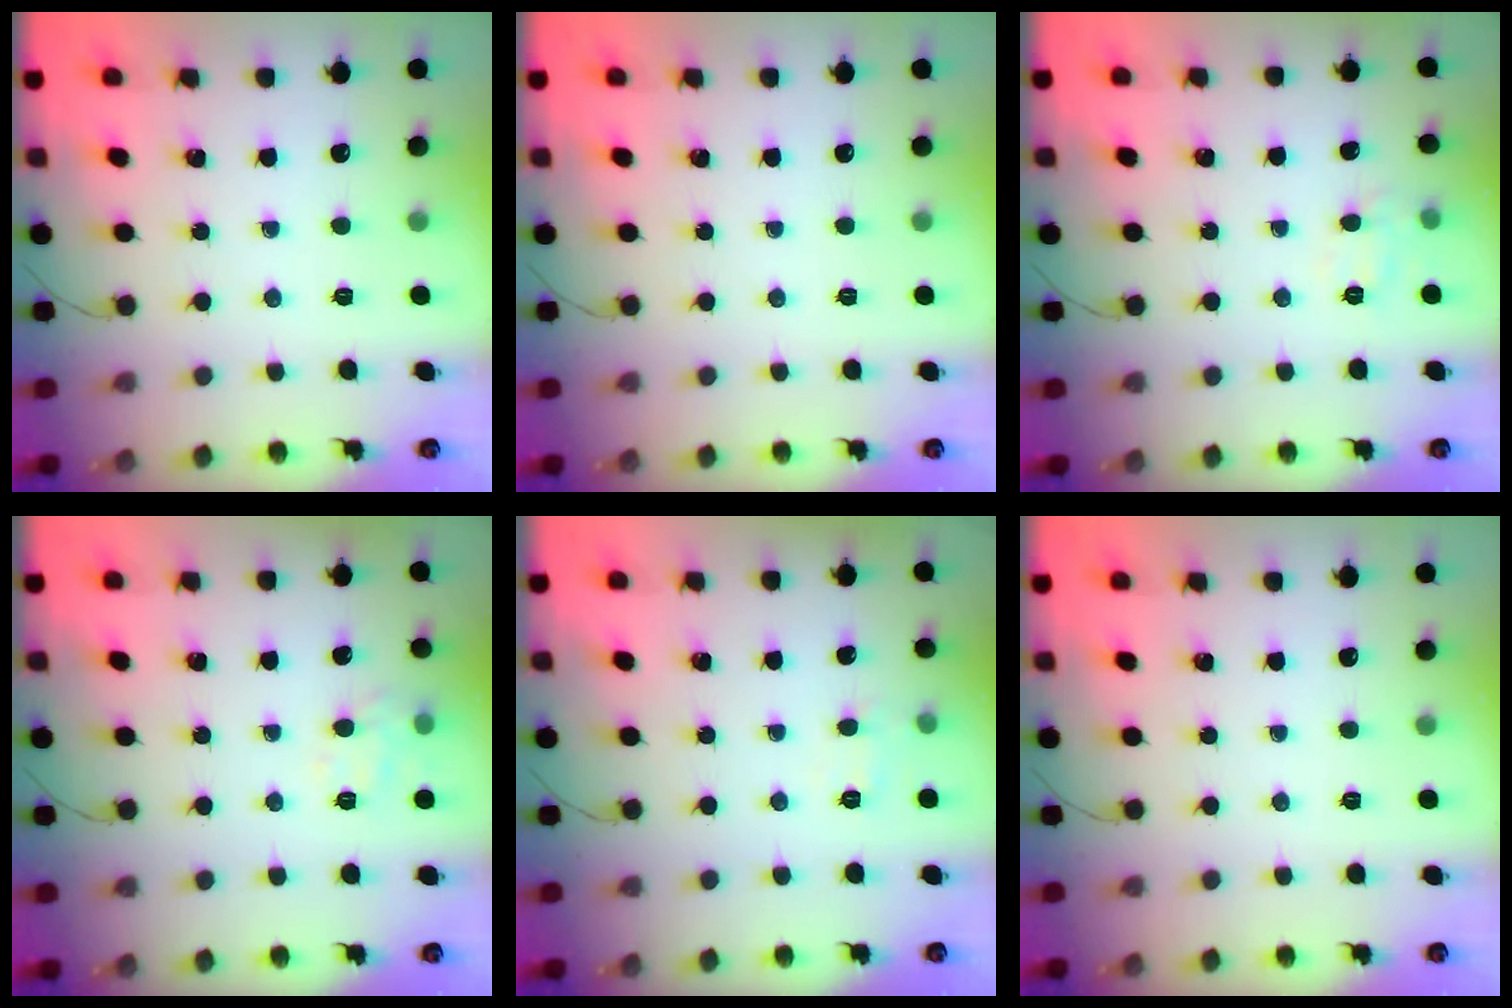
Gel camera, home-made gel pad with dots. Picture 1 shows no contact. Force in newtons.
{"total": 0.0}
{"total": 6.2, "press": 6.0, "slide": 1.5}
{"total": 8.5, "press": 8.4, "slide": 1.2}
{"total": 5.1, "press": 4.9, "slide": 1.4}
{"total": 0.0}